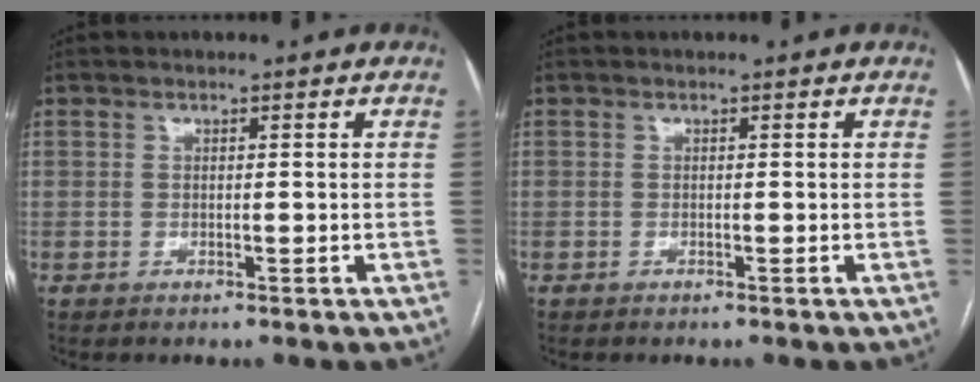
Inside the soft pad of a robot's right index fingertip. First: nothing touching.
{"total": 0.0}